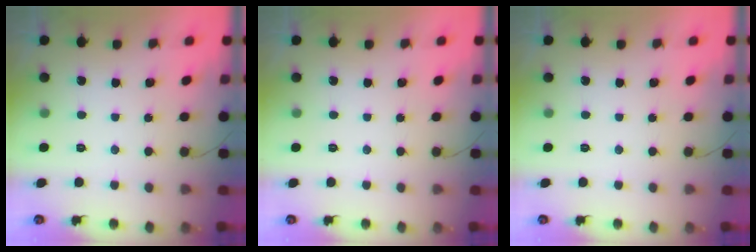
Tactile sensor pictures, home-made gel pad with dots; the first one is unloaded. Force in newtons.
{"total": 0.0}
{"total": 0.0}